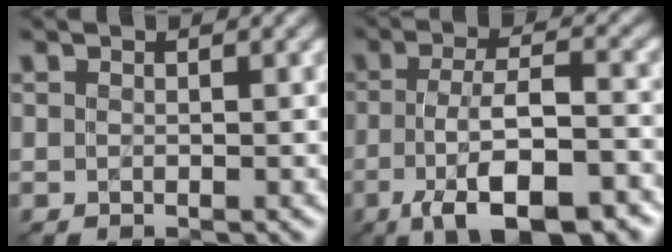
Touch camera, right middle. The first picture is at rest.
{"total": 9.8, "force": [-4.4, 3.6, 8.0], "torque": [-0.139, -0.001, -0.070]}